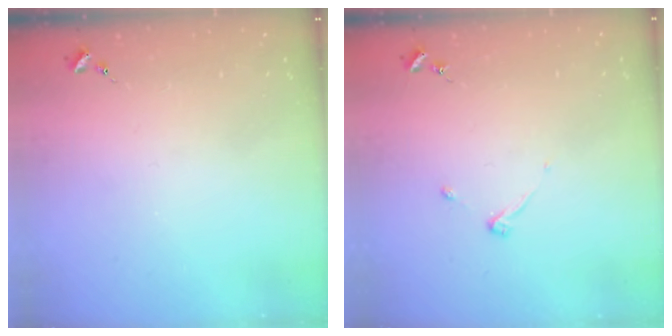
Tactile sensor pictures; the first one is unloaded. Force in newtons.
{"total": 3.3, "press": 3.3, "slide": 0.4}